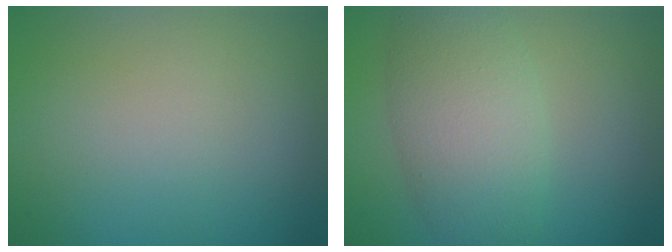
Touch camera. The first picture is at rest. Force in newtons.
{"total": 5.9, "press": 5.9, "slide": 0.2}